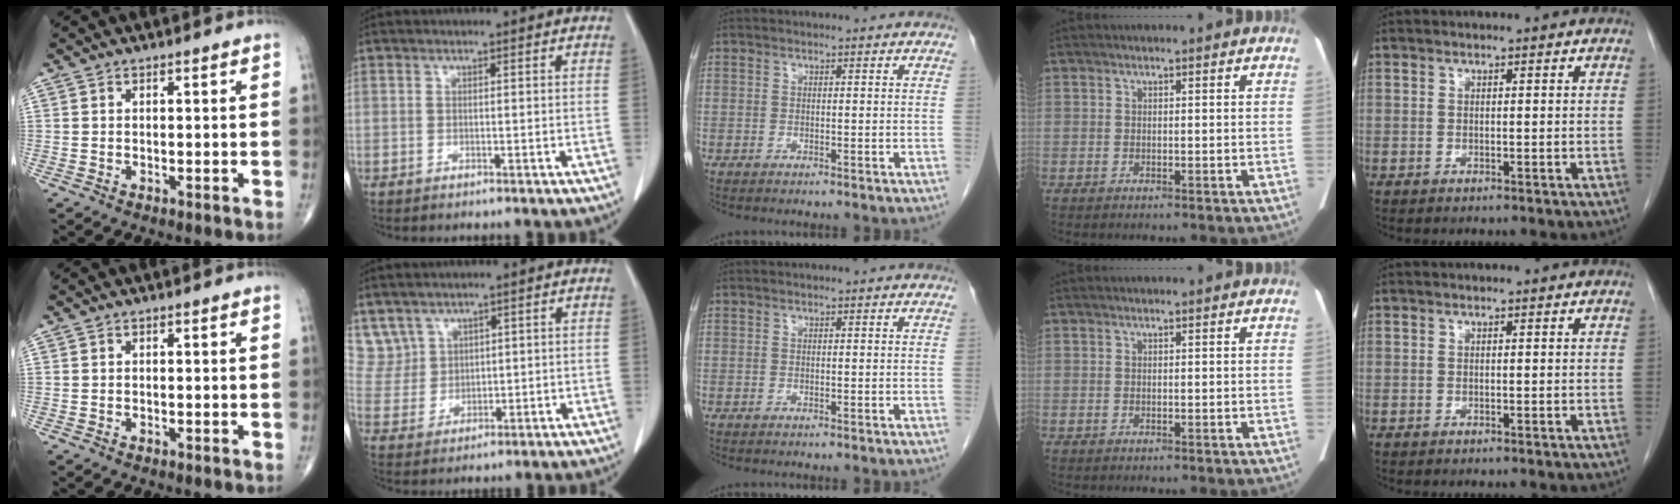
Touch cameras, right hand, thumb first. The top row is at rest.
{"index": {"total": 6.9, "force": [4.7, 5.0, 0.2], "torque": [-0.008, 0.019, 0.113]}}